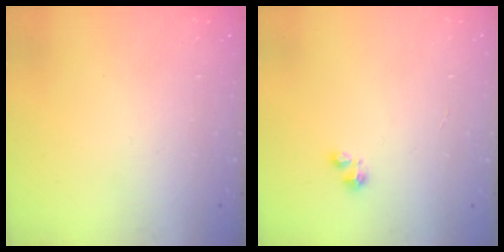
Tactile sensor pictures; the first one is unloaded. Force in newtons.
{"total": 1.9, "press": 1.8, "slide": 0.2}